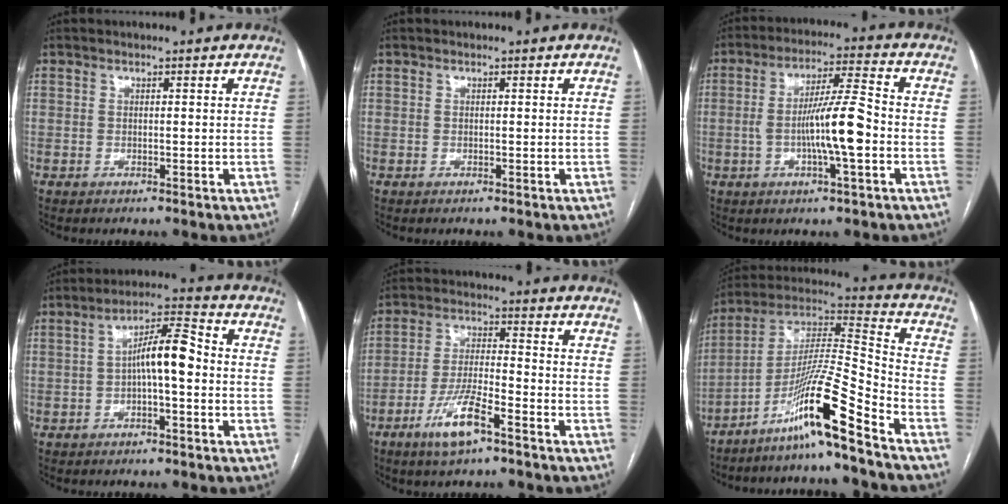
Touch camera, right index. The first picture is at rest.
{"total": 0.0}
{"total": 10.0, "force": [-2.0, 0.6, 9.8], "torque": [-0.178, 0.009, -0.036]}
{"total": 7.4, "force": [-0.6, 1.5, 7.2], "torque": [-0.124, 0.028, -0.011]}
{"total": 8.8, "force": [-5.3, 1.3, 6.9], "torque": [-0.141, -0.008, -0.098]}
{"total": 15.2, "force": [-10.3, -1.6, 11.1], "torque": [-0.210, 0.000, -0.183]}